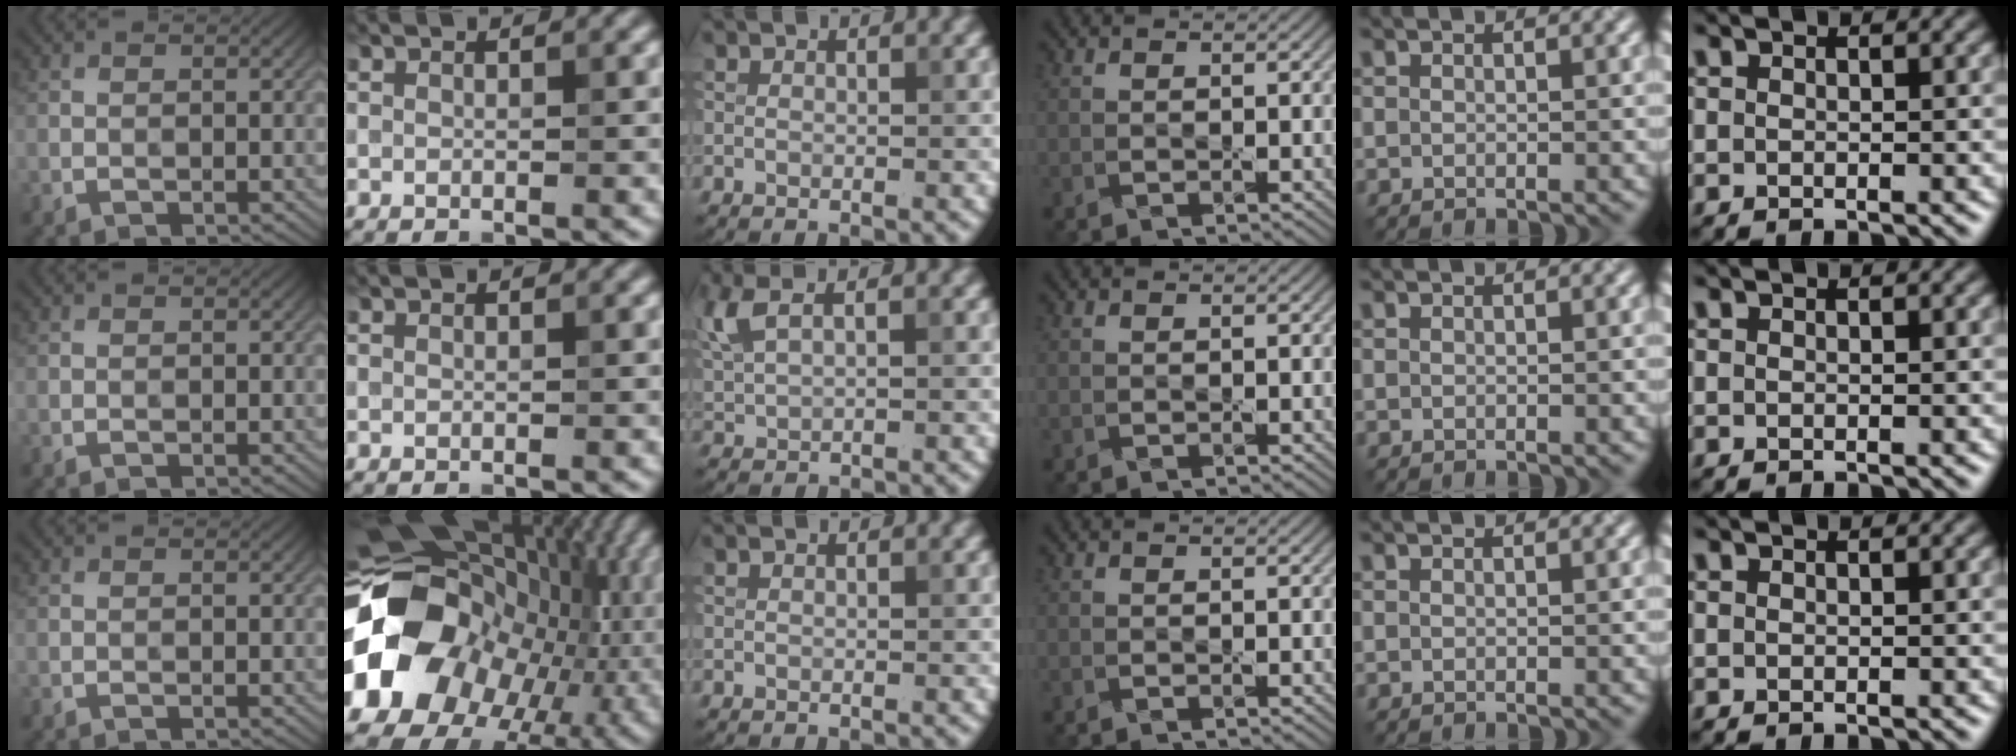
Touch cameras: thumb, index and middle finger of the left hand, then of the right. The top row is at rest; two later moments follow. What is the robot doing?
{"motion": "press", "object": "camera"}